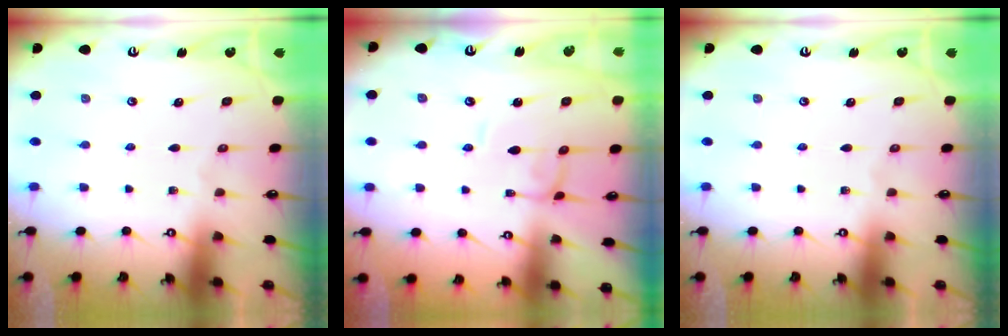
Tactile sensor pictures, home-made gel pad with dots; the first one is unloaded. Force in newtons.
{"total": 2.0, "press": 2.0, "slide": 0.1}
{"total": 0.0}